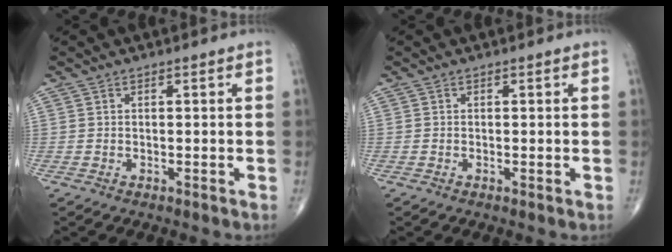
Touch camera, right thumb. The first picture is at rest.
{"total": 0.0}